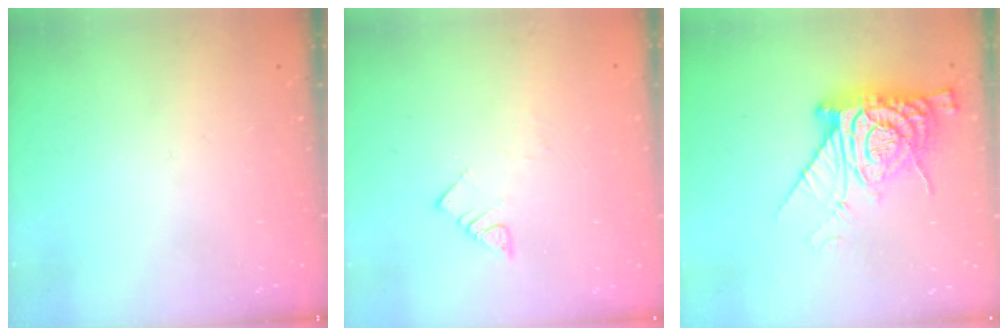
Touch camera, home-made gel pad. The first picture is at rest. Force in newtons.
{"total": 4.0, "press": 4.0, "slide": 0.4}
{"total": 13.0, "press": 12.9, "slide": 1.0}